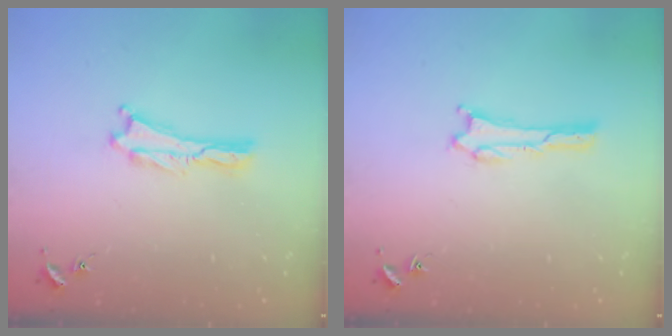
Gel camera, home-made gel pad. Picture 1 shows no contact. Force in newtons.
{"total": 0.8, "press": 0.8, "slide": 0.2}